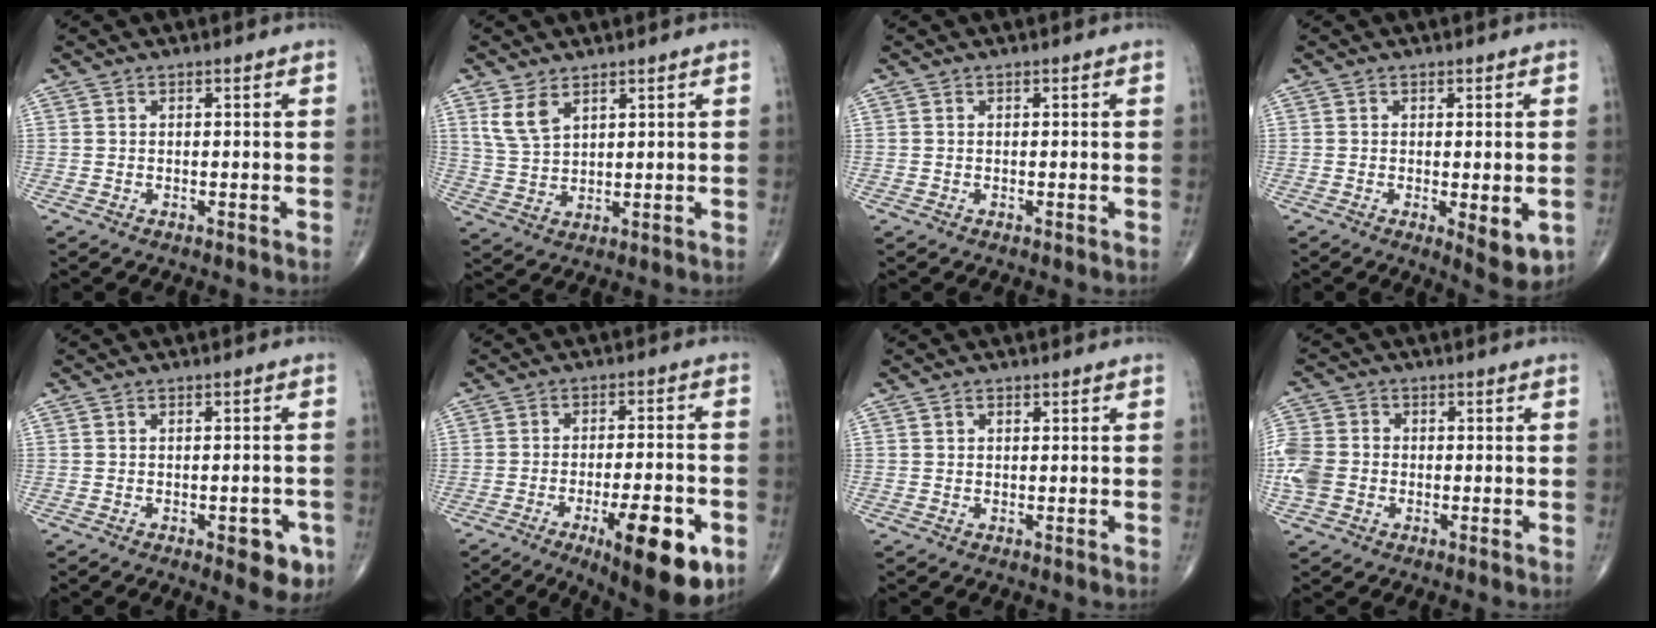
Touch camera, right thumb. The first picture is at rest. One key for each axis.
{"total": 5.5, "fx": 3.2, "fy": 2.7, "fz": 3.5, "tx": -0.067, "ty": -0.014, "tz": 0.075}
{"total": 0.0}
{"total": 5.9, "fx": -1.5, "fy": 2.0, "fz": 5.4, "tx": -0.069, "ty": -0.016, "tz": -0.015}
{"total": 5.8, "fx": -2.4, "fy": 2.6, "fz": 4.6, "tx": -0.033, "ty": 0.005, "tz": -0.024}
{"total": 16.3, "fx": -6.8, "fy": 4.9, "fz": 13.9, "tx": -0.168, "ty": 0.016, "tz": -0.086}
{"total": 0.9, "fx": 0.5, "fy": 0.7, "fz": 0.4, "tx": -0.001, "ty": -0.001, "tz": 0.008}
{"total": 7.6, "fx": -1.5, "fy": 6.2, "fz": 4.2, "tx": -0.096, "ty": 0.011, "tz": -0.033}